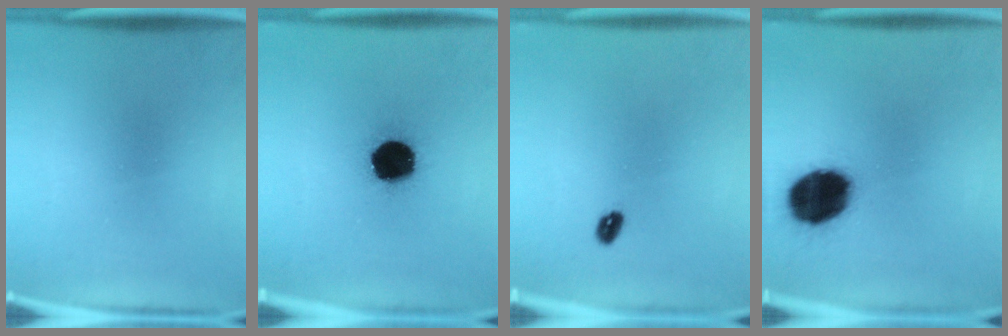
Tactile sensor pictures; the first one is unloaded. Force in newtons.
{"total": 17.5}
{"total": 1.9}
{"total": 18.2}